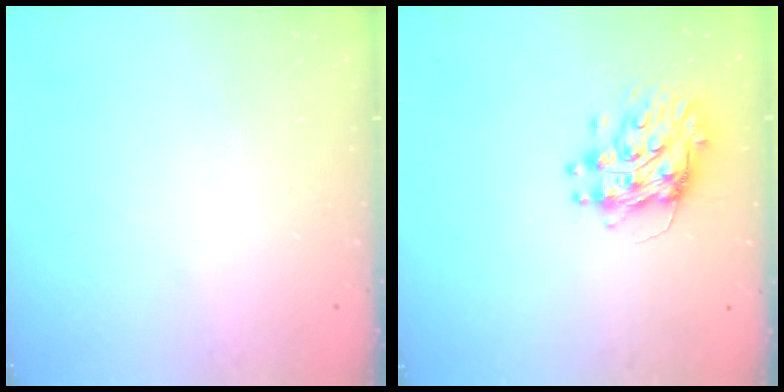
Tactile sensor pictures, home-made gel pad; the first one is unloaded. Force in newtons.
{"total": 10.1, "press": 10.1, "slide": 1.0}